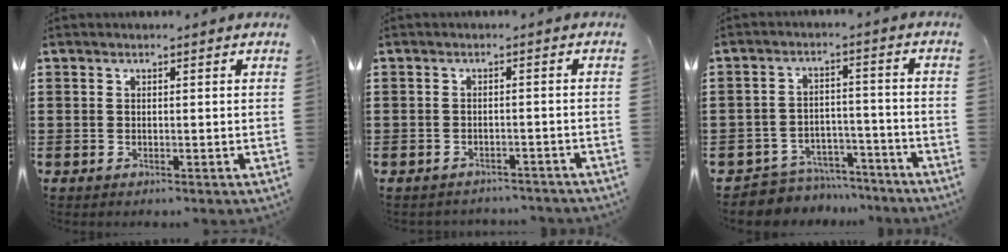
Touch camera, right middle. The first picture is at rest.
{"total": 2.0, "force": [-2.0, 0.3, -0.1], "torque": [-0.006, 0.001, -0.044]}
{"total": 5.8, "force": [-5.6, 1.3, -0.1], "torque": [0.000, 0.021, -0.115]}